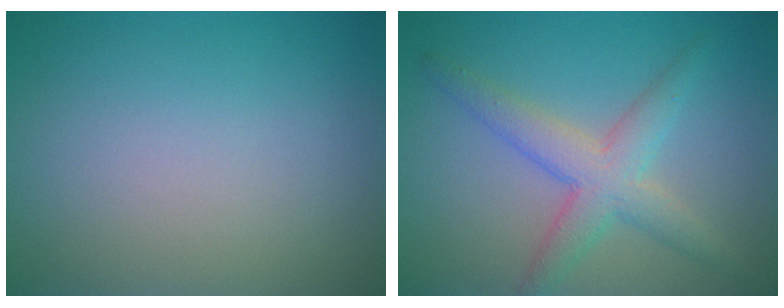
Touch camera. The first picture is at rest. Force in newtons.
{"total": 4.3, "press": 4.2, "slide": 0.1}